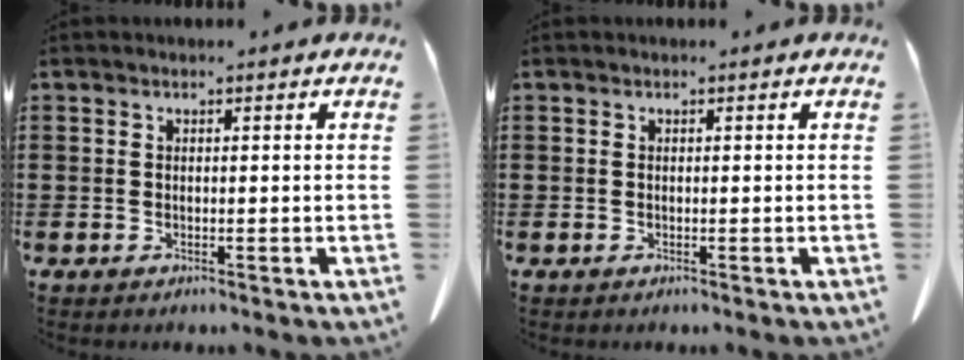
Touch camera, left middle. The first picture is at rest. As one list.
[{"total": 0.0}]